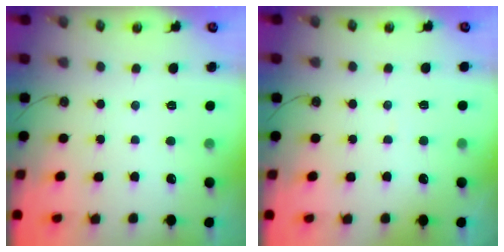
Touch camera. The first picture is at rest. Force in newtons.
{"total": 3.6, "press": 3.5, "slide": 0.3}